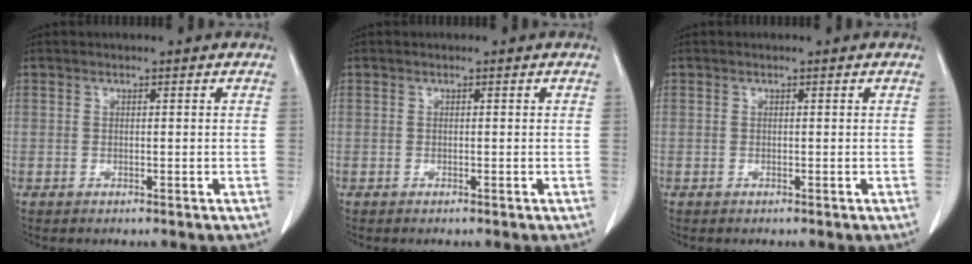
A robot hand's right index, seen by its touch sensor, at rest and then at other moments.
{"total": 0.0}
{"total": 0.0}